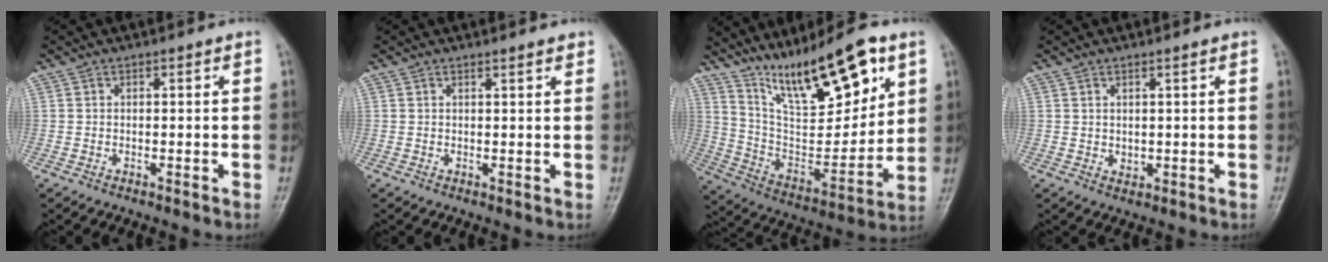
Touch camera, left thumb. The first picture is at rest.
{"total": 1.5, "force": [1.3, 0.2, 0.7], "torque": [-0.006, -0.004, 0.017]}
{"total": 21.6, "force": [13.0, 7.2, 15.8], "torque": [-0.215, -0.058, 0.236]}
{"total": 1.6, "force": [0.9, 0.7, 1.1], "torque": [-0.016, -0.011, 0.021]}